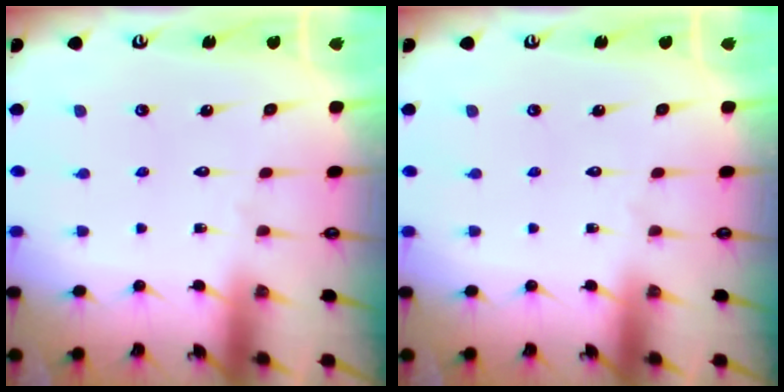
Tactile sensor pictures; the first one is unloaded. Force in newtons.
{"total": 0.0}